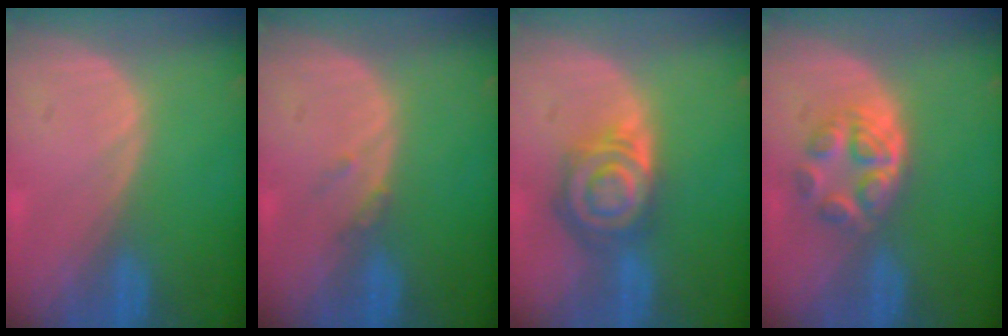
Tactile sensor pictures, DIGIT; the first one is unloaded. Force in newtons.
{"total": 1.2, "press": 1.2, "slide": 0.3}
{"total": 8.1, "press": 7.1, "slide": 4.0}
{"total": 6.2, "press": 5.2, "slide": 3.3}